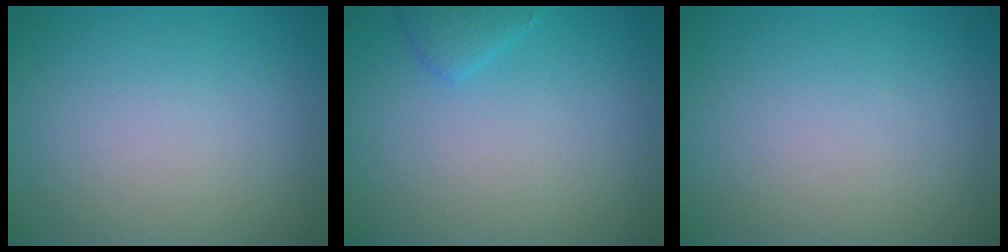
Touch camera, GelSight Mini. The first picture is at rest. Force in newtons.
{"total": 1.5, "press": 1.5, "slide": 0.1}
{"total": 0.0}